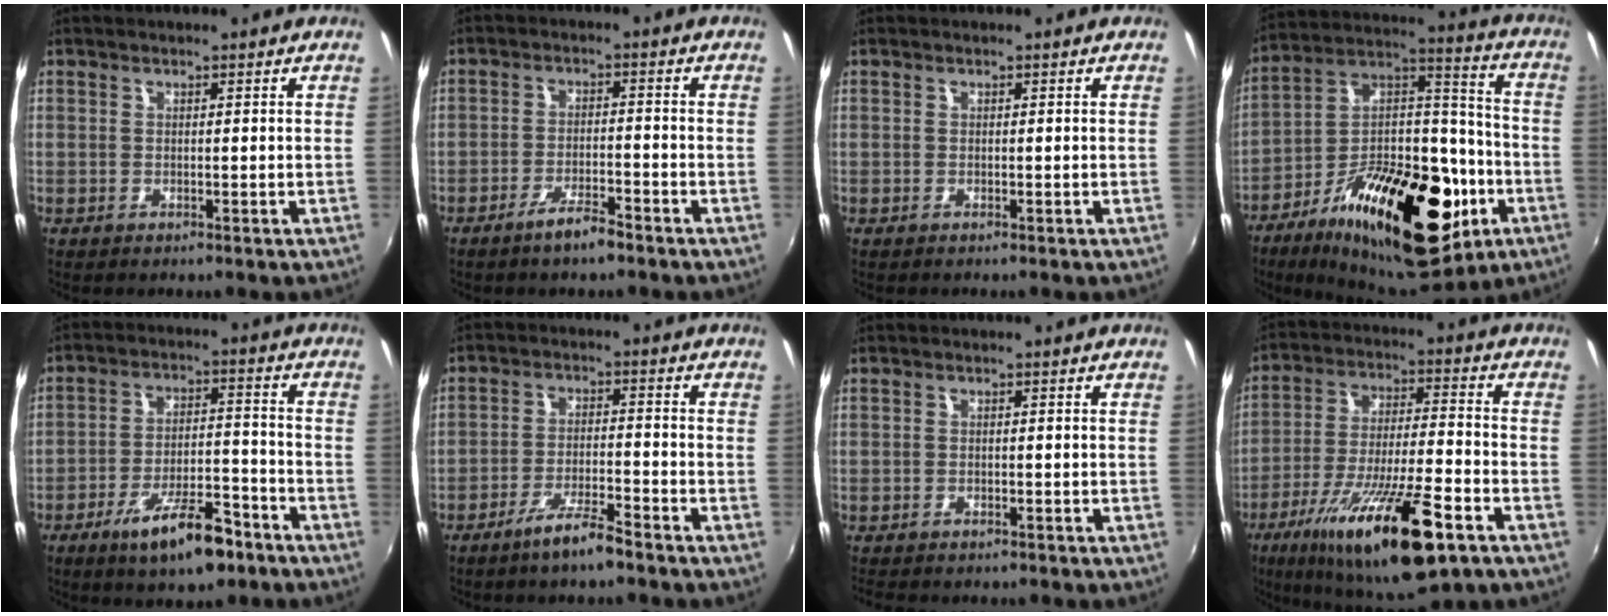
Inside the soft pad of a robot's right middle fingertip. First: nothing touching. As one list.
[{"total": 4.7, "force": [-3.7, 0.9, 2.8], "torque": [-0.065, -0.002, -0.063]}, {"total": 0.0}, {"total": 29.9, "force": [-13.4, 14.1, 22.8], "torque": [-0.369, 0.010, -0.203]}, {"total": 12.1, "force": [-7.9, 3.7, 8.4], "torque": [-0.156, -0.001, -0.123]}, {"total": 6.1, "force": [-4.9, 0.6, 3.7], "torque": [-0.084, -0.003, -0.087]}, {"total": 3.7, "force": [-3.3, 1.2, 1.3], "torque": [-0.036, -0.016, -0.052]}, {"total": 22.2, "force": [-12.5, 4.8, 17.7], "torque": [-0.327, -0.051, -0.208]}]